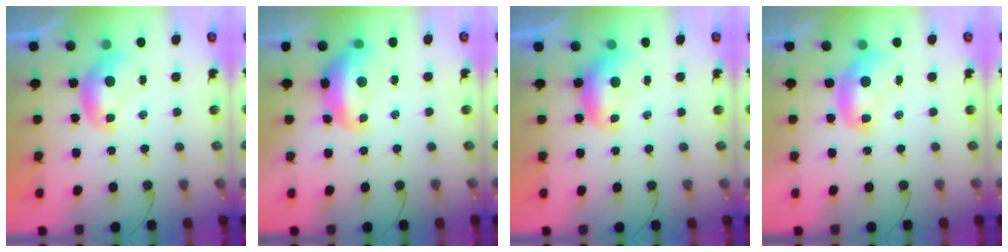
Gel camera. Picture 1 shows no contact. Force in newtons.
{"total": 5.5, "press": 5.3, "slide": 1.4}
{"total": 1.2, "press": 1.1, "slide": 0.5}
{"total": 2.3, "press": 2.3, "slide": 0.2}